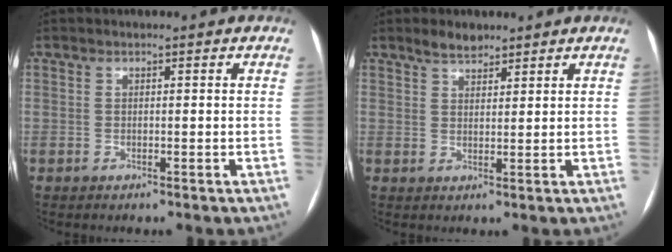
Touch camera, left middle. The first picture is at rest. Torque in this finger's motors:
{"motor_torque": [0.34, -0.34, -0.02, 0.00]}